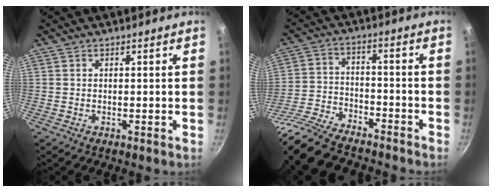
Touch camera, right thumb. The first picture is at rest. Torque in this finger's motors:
{"motor_torque": [0.92, -0.53, 0.90, -1.87, 0.32]}